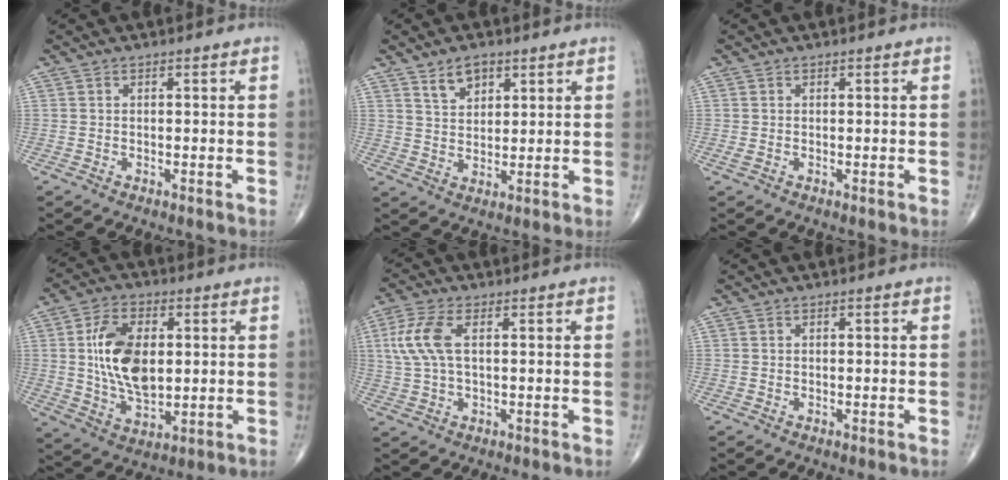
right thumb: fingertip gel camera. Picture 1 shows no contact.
{"total": 5.4, "force": [3.3, 3.1, 2.9], "torque": [-0.031, -0.021, 0.062]}
{"total": 0.7, "force": [0.1, 0.3, 0.6], "torque": [-0.017, 0.000, 0.003]}
{"total": 13.7, "force": [1.7, 7.9, 11.1], "torque": [-0.194, -0.008, 0.036]}
{"total": 7.9, "force": [1.7, 3.7, 6.8], "torque": [-0.173, 0.013, 0.034]}
{"total": 0.0}